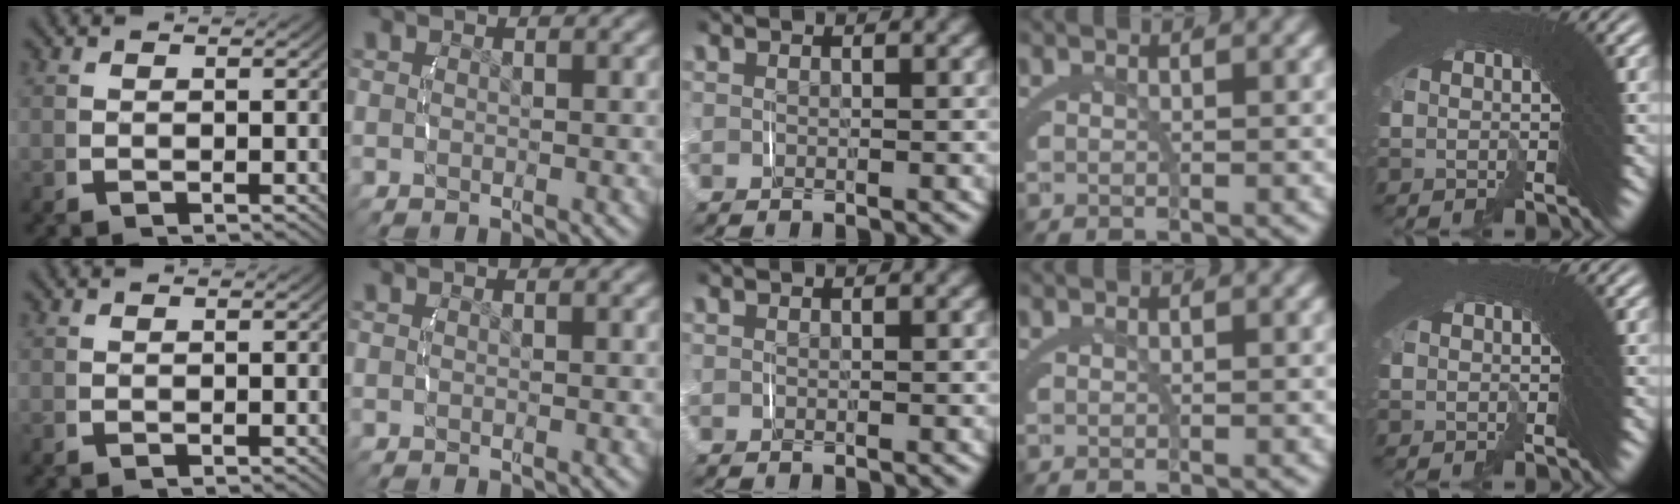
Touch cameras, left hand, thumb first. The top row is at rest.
{}